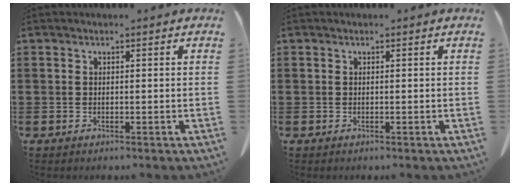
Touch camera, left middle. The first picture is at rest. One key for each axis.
{"total": 0.0}